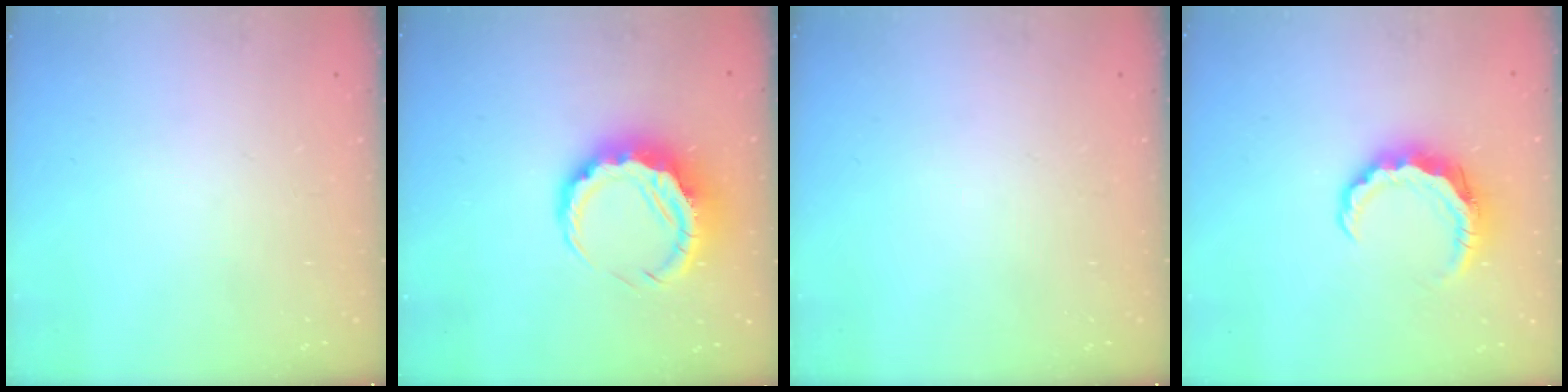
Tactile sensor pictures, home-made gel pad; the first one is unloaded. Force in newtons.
{"total": 10.3, "press": 10.1, "slide": 1.9}
{"total": 0.0}
{"total": 8.4, "press": 8.3, "slide": 1.2}